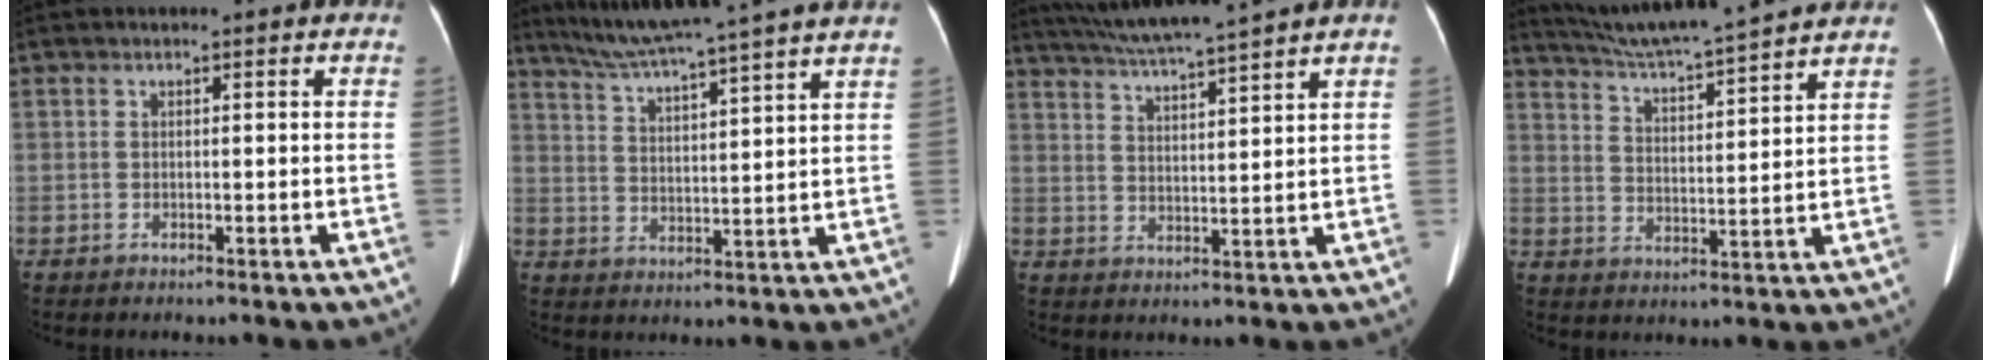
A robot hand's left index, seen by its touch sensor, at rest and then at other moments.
{"total": 16.2, "force": [13.7, -1.8, 8.4], "torque": [-0.143, 0.004, 0.199]}
{"total": 11.8, "force": [10.3, -1.9, 5.5], "torque": [-0.098, 0.007, 0.166]}
{"total": 16.3, "force": [14.7, -1.0, 6.9], "torque": [-0.124, 0.002, 0.220]}